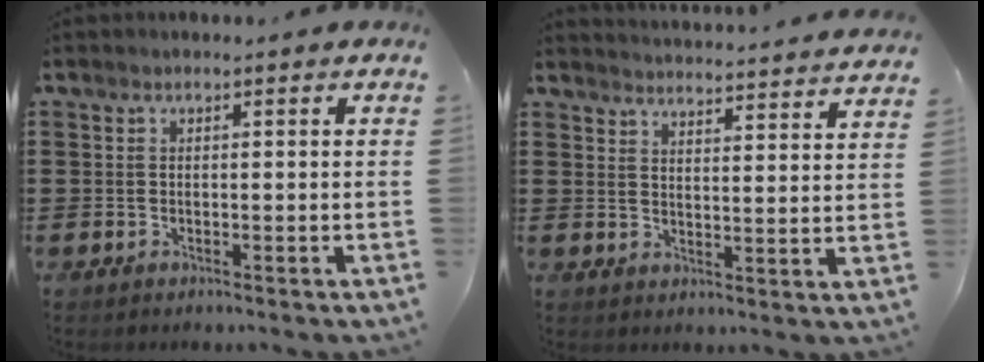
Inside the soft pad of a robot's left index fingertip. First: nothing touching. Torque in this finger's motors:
{"motor_torque": [-0.36, 0.34, -0.06, 0.03]}